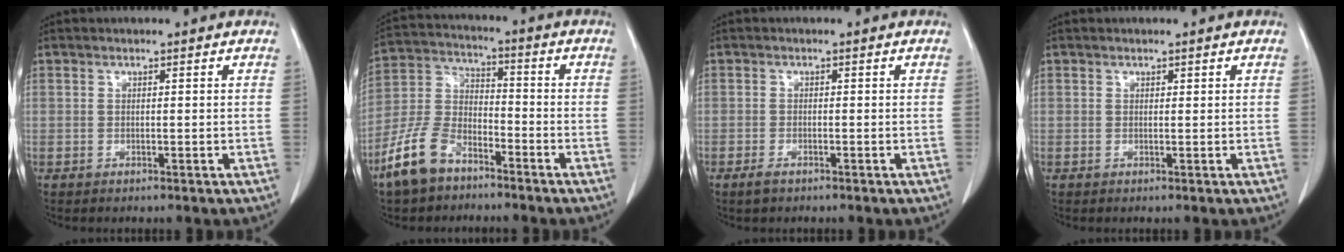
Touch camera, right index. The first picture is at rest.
{"total": 10.4, "force": [-7.1, 5.2, 5.4], "torque": [-0.136, 0.000, -0.145]}
{"total": 1.5, "force": [-1.1, 0.5, 0.9], "torque": [-0.021, -0.002, -0.018]}
{"total": 0.0}